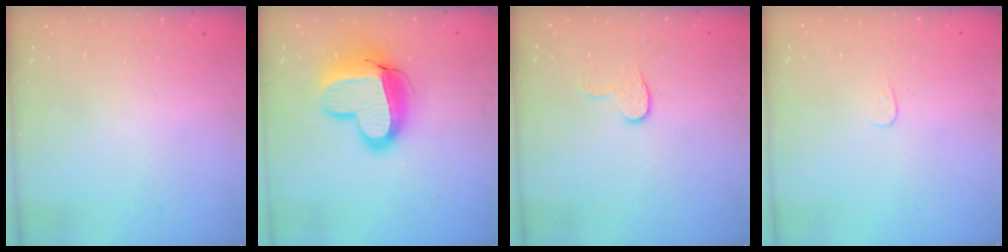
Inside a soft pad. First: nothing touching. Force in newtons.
{"total": 17.3, "press": 17.2, "slide": 1.3}
{"total": 6.3, "press": 6.3, "slide": 0.4}
{"total": 3.6, "press": 3.6, "slide": 0.3}